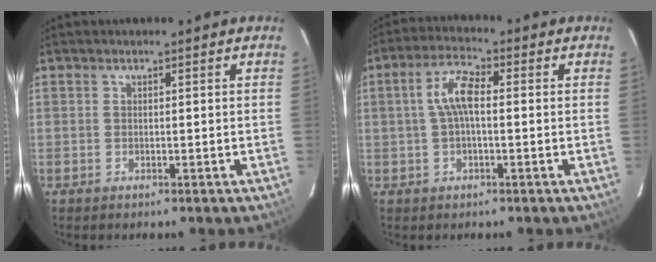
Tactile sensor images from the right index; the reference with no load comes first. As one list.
[{"total": 5.9, "force": [0.1, 2.2, 5.5], "torque": [-0.114, 0.018, 0.001]}]